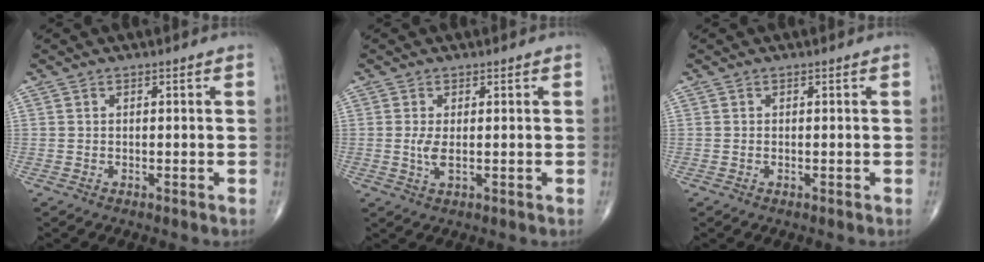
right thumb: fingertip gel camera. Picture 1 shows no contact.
{"total": 2.6, "force": [0.0, 0.9, 2.5], "torque": [-0.061, -0.009, 0.002]}
{"total": 0.0}